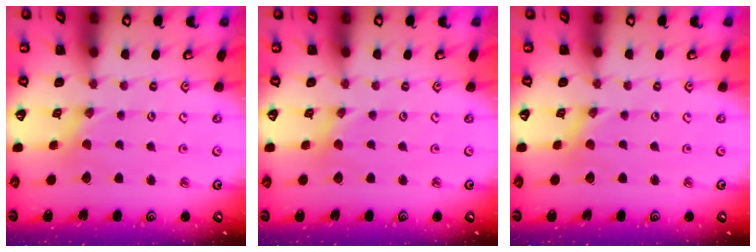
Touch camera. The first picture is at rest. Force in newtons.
{"total": 0.8, "press": 0.8, "slide": 0.2}
{"total": 0.0}